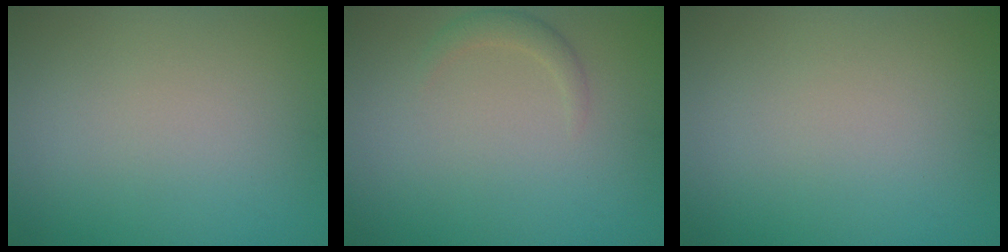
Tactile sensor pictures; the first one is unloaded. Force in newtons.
{"total": 1.2, "press": 1.2, "slide": 0.0}
{"total": 0.0}